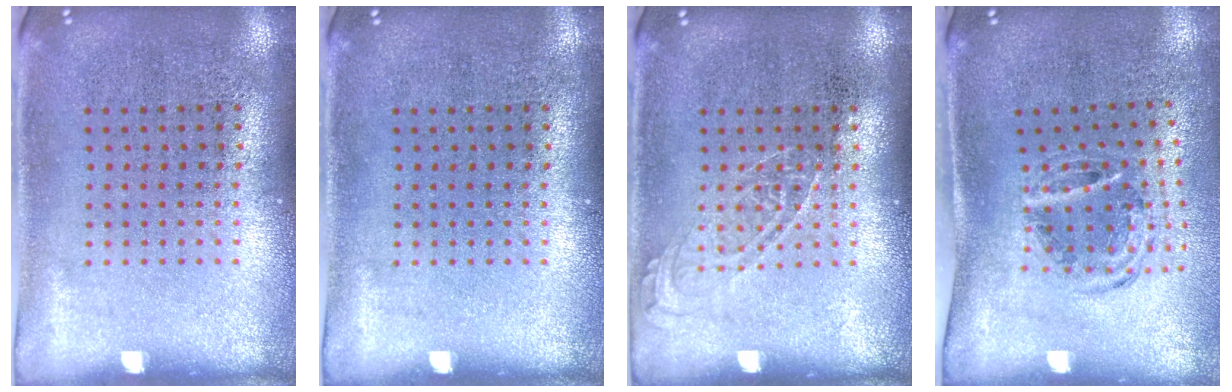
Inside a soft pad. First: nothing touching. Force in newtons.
{"total": 0.0}
{"total": 1.5, "press": 1.4, "slide": 0.2}
{"total": 1.1, "press": 1.0, "slide": 0.5}